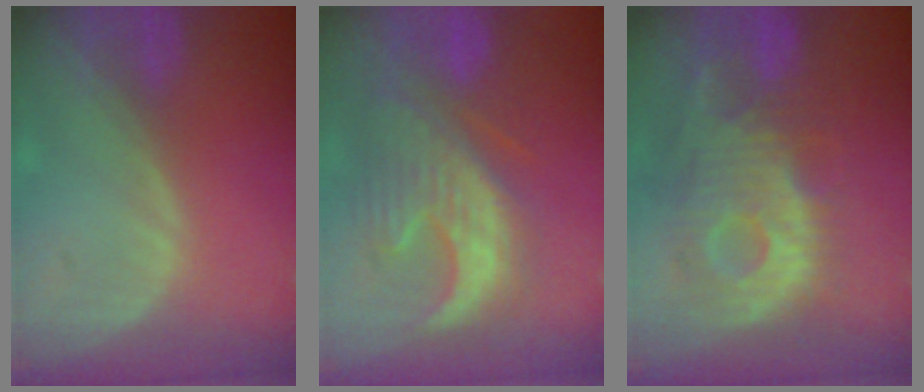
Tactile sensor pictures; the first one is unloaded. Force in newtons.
{"total": 11.1, "press": 10.7, "slide": 2.9}
{"total": 11.8, "press": 10.6, "slide": 5.2}